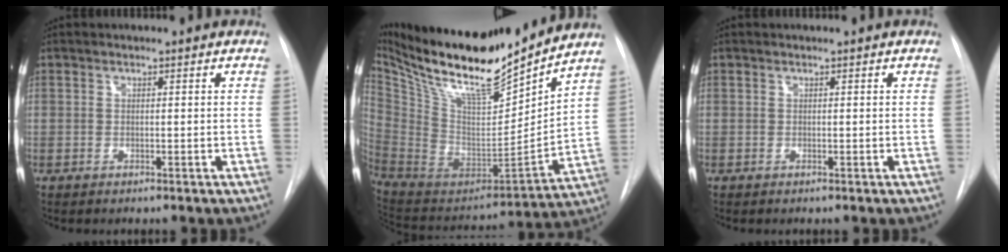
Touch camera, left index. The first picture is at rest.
{"total": 23.6, "force": [19.9, 3.2, 12.3], "torque": [-0.229, -0.026, 0.344]}
{"total": 0.0}